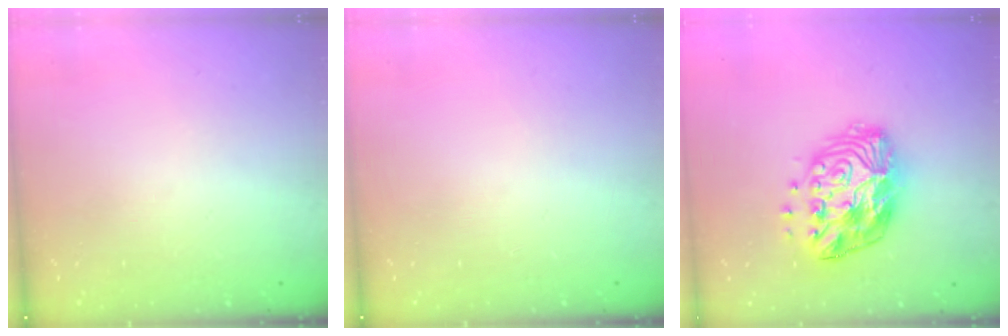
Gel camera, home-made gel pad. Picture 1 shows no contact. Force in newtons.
{"total": 0.0}
{"total": 15.1, "press": 15.1, "slide": 0.7}